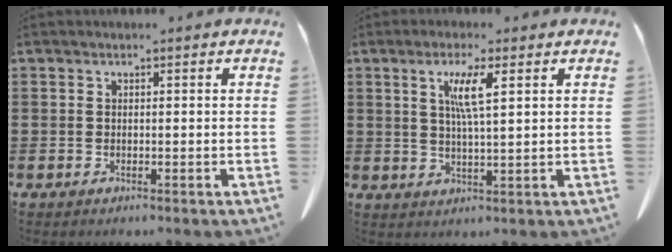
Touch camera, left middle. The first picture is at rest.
{"total": 5.0, "force": [2.0, 0.4, 4.5], "torque": [-0.095, 0.002, 0.030]}